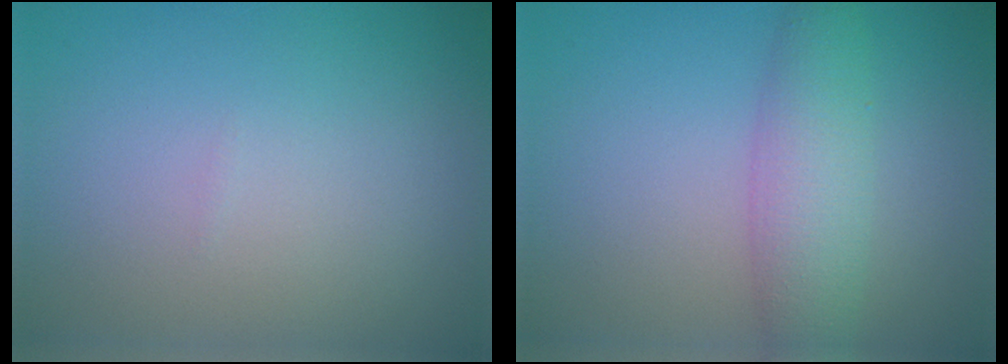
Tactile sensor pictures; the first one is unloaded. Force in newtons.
{"total": 4.3, "press": 4.3, "slide": 0.0}